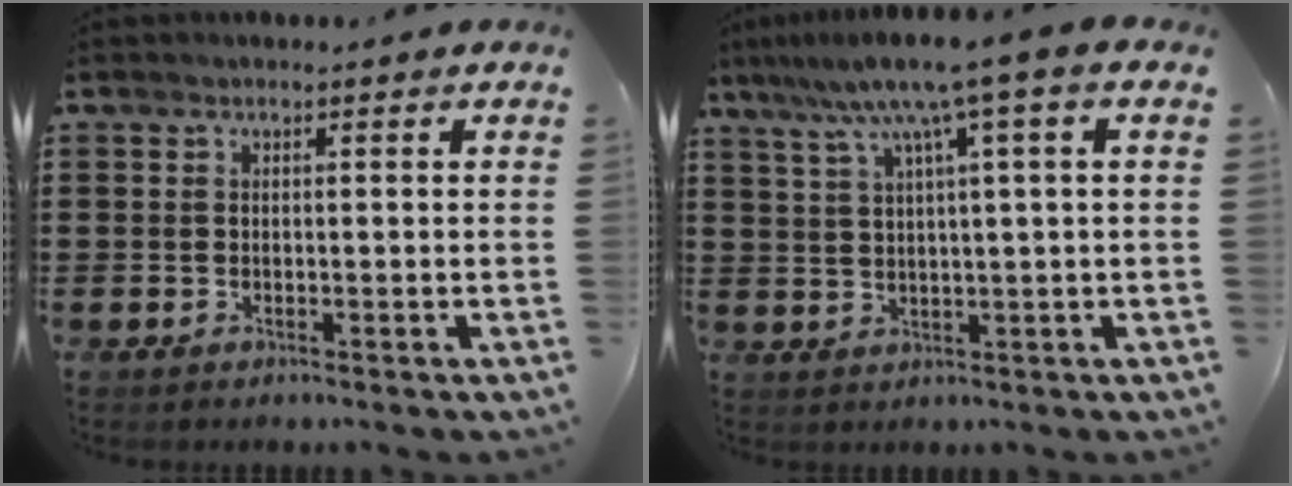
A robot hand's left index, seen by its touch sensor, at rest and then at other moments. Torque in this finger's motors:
{"motor_torque": [1.73, 0.18, 1.05, 0.21]}